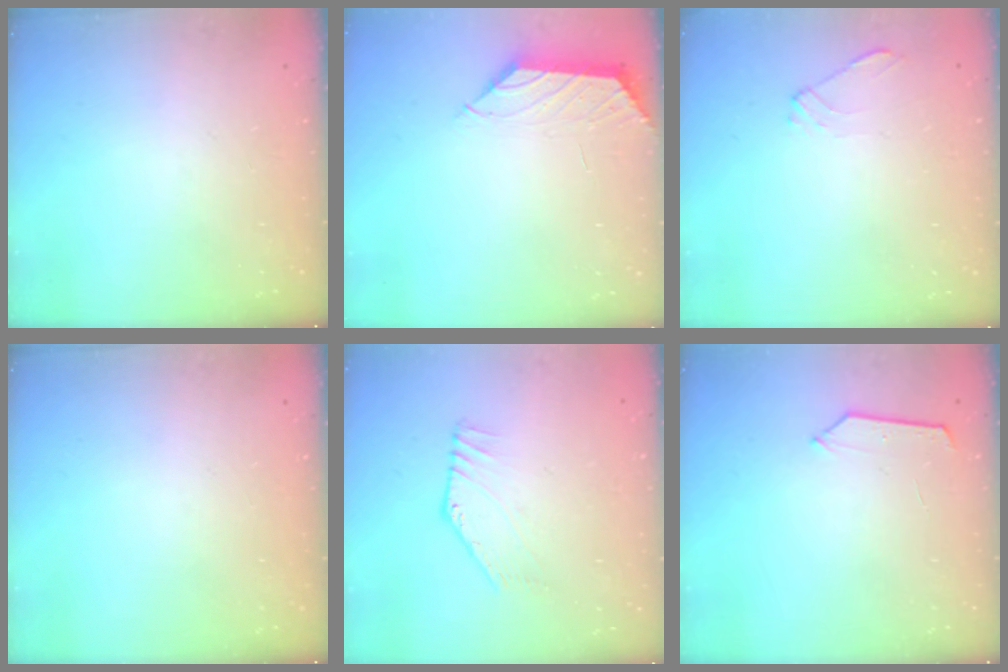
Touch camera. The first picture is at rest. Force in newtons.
{"total": 0.8, "press": 0.6, "slide": 0.5}
{"total": 2.3, "press": 2.2, "slide": 0.6}
{"total": 0.0}
{"total": 3.7, "press": 3.7, "slide": 0.1}
{"total": 5.6, "press": 5.5, "slide": 0.7}